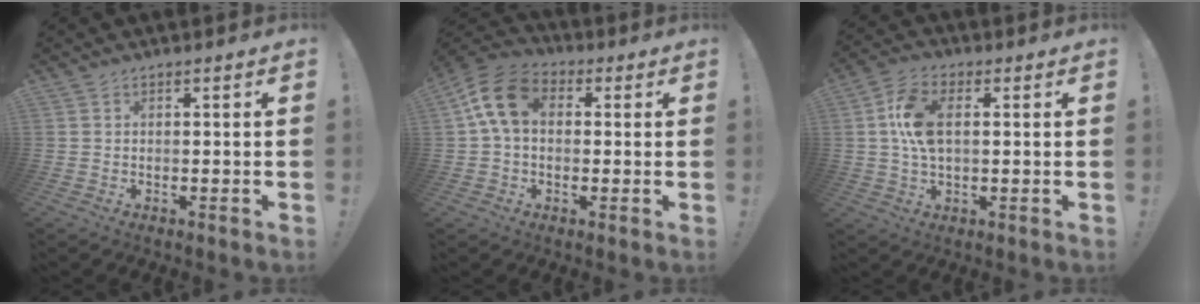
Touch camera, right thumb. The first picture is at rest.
{"total": 12.7, "force": [3.1, 8.8, 8.6], "torque": [-0.157, 0.014, 0.064]}
{"total": 10.3, "force": [1.3, 5.9, 8.4], "torque": [-0.165, -0.001, 0.022]}